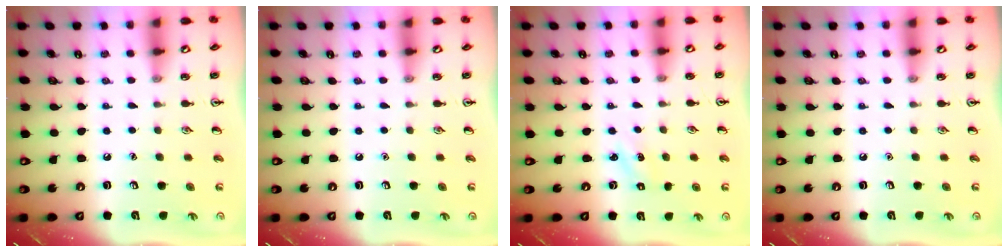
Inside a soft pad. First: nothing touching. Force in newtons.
{"total": 0.0}
{"total": 1.2, "press": 1.1, "slide": 0.4}
{"total": 0.0}